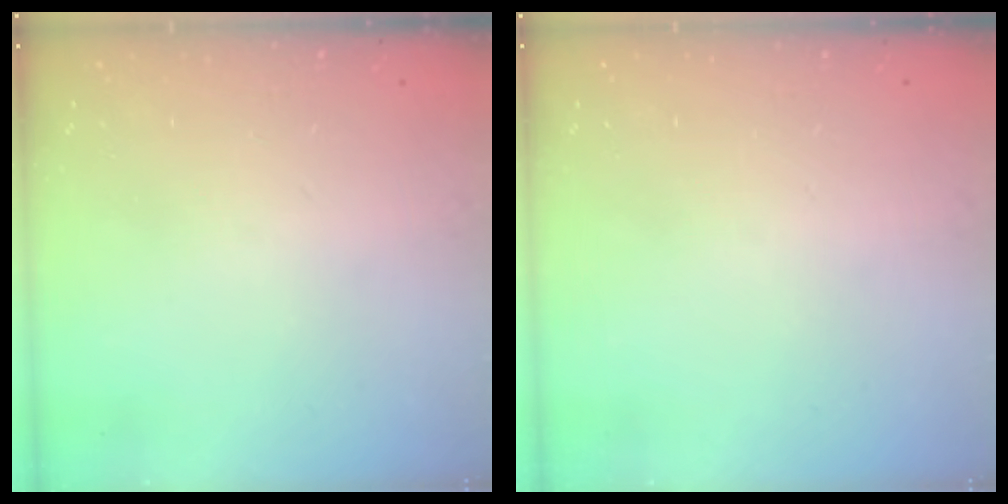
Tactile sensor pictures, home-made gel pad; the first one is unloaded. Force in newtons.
{"total": 0.0}